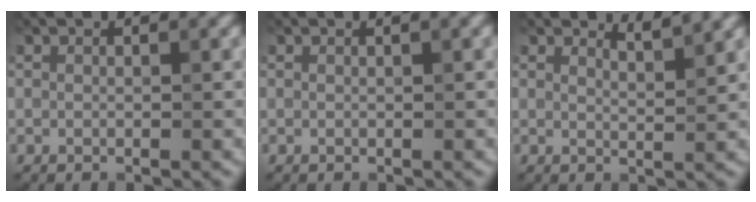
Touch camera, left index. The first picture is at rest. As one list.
[{"total": 0.7, "force": [0.3, 0.2, 0.6], "torque": [-0.005, 0.004, 0.002]}, {"total": 2.1, "force": [2.0, 0.3, 0.6], "torque": [-0.004, -0.001, 0.025]}]